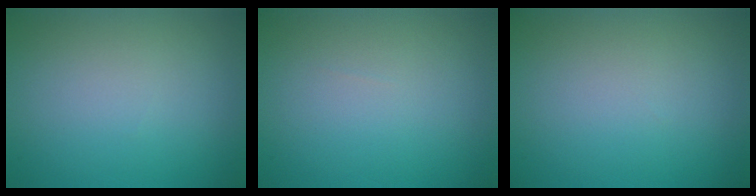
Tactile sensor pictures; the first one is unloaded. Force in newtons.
{"total": 0.0}
{"total": 0.0}